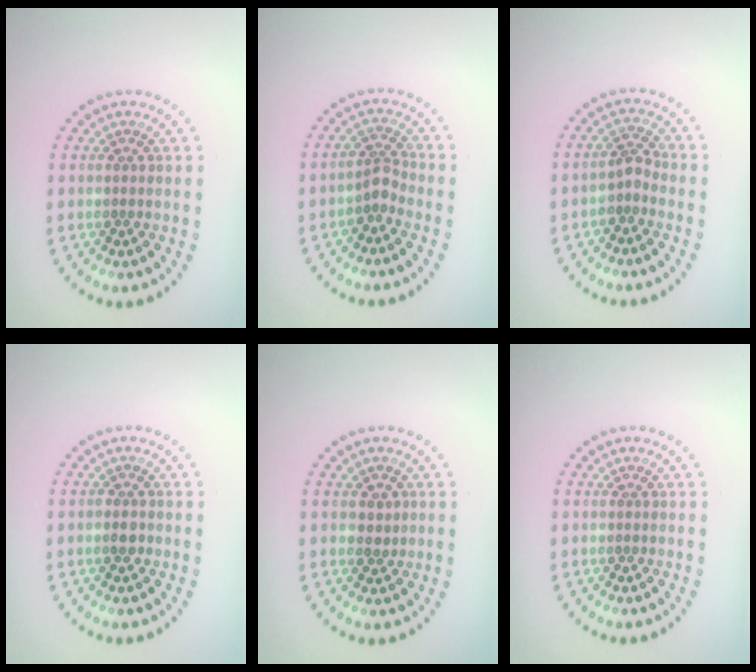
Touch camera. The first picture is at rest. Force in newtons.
{"total": 2.0, "press": 1.4, "slide": 1.4}
{"total": 1.8, "press": 1.4, "slide": 1.2}
{"total": 1.1, "press": 1.0, "slide": 0.5}
{"total": 0.9, "press": 0.8, "slide": 0.4}
{"total": 0.0}